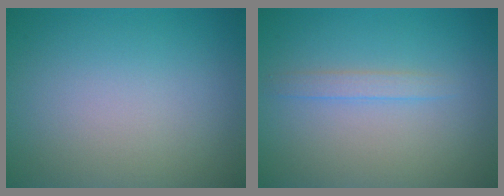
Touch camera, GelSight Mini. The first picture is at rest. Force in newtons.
{"total": 1.2, "press": 1.2, "slide": 0.0}